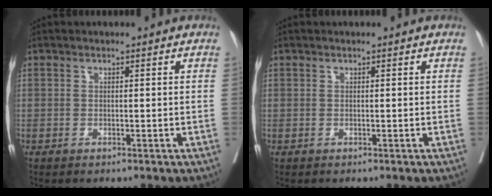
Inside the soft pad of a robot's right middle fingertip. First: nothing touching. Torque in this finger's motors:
{"motor_torque": [-0.24, -0.48, 0.00, 0.00]}